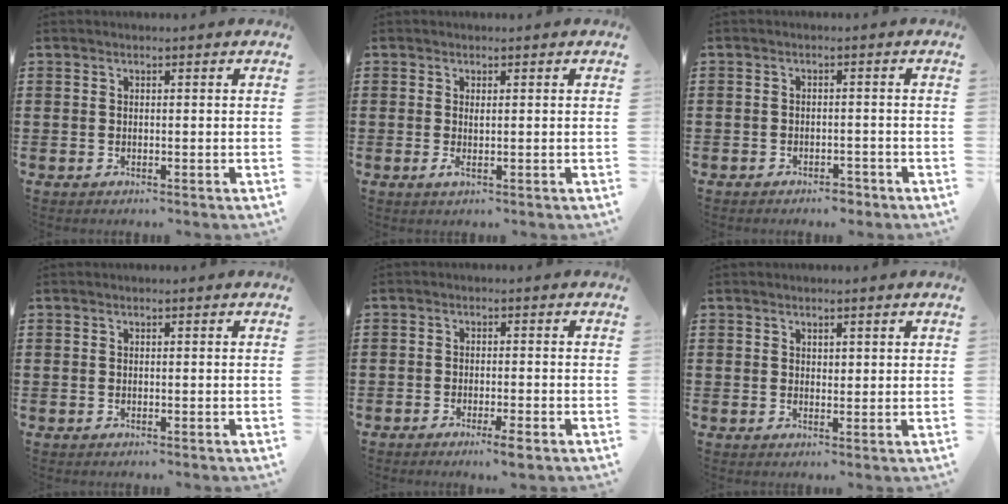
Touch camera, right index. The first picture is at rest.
{"total": 1.0, "force": [0.1, -0.1, 1.0], "torque": [-0.021, -0.006, 0.004]}
{"total": 2.1, "force": [-2.1, 0.4, 0.2], "torque": [-0.010, 0.001, -0.045]}
{"total": 0.0}
{"total": 2.5, "force": [-1.9, 0.0, 1.5], "torque": [-0.025, 0.001, -0.035]}
{"total": 1.2, "force": [1.0, 0.5, 0.3], "torque": [0.002, 0.000, 0.017]}